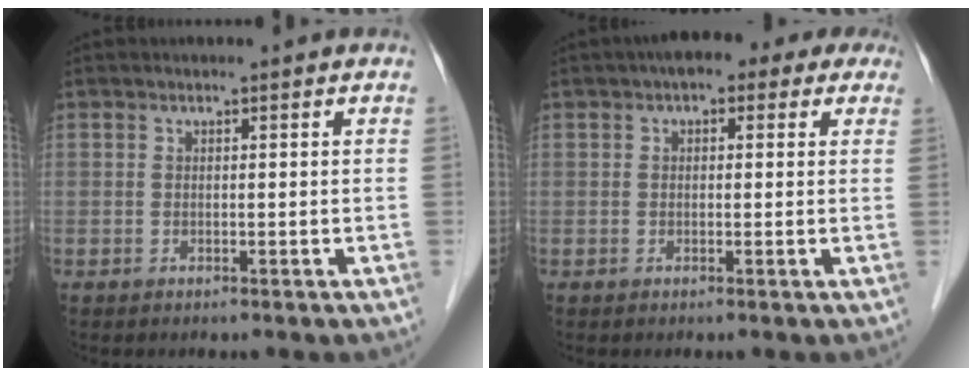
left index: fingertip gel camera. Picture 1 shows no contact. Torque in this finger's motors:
{"motor_torque": [1.03, -1.11, 0.37, 0.03]}